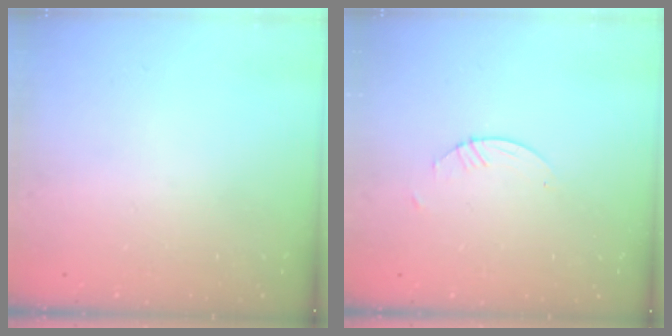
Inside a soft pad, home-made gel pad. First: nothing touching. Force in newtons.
{"total": 0.8, "press": 0.8, "slide": 0.2}